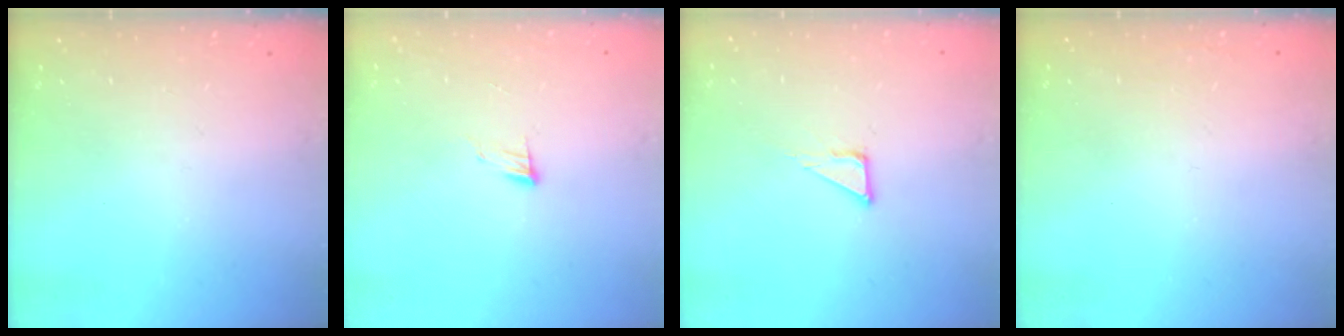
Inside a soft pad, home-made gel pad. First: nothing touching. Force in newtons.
{"total": 5.1, "press": 5.1, "slide": 0.5}
{"total": 1.9, "press": 1.9, "slide": 0.1}
{"total": 1.6, "press": 1.6, "slide": 0.1}